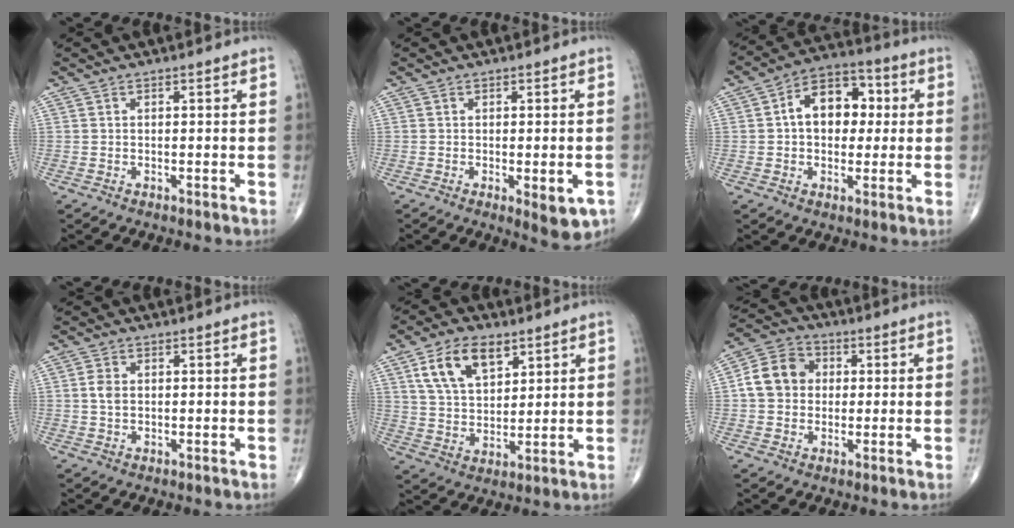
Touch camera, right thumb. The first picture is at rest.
{"total": 5.8, "force": [-2.0, 2.0, 5.1], "torque": [-0.057, -0.007, -0.018]}
{"total": 11.9, "force": [1.6, 8.3, 8.4], "torque": [-0.096, 0.024, 0.016]}
{"total": 2.7, "force": [0.3, 1.9, 1.9], "torque": [-0.036, 0.000, 0.004]}
{"total": 11.5, "force": [5.7, 6.6, 7.5], "torque": [-0.117, -0.020, 0.112]}
{"total": 9.4, "force": [0.8, 7.9, 4.9], "torque": [-0.072, 0.019, 0.002]}